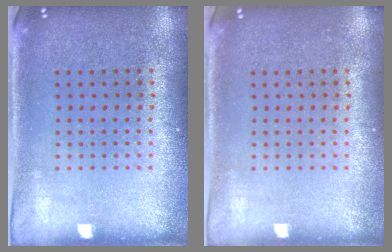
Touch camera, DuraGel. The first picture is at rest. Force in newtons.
{"total": 0.0}